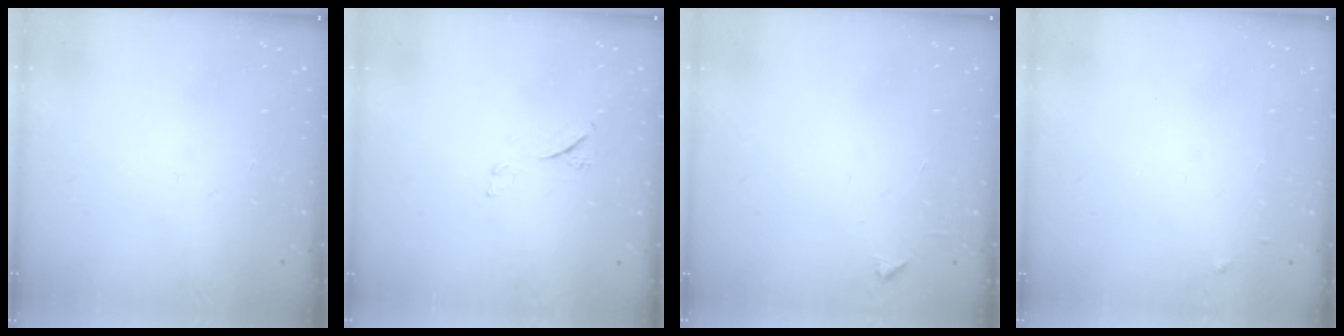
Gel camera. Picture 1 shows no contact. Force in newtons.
{"total": 5.6, "press": 5.6, "slide": 0.7}
{"total": 2.1, "press": 2.1, "slide": 0.3}
{"total": 3.5, "press": 3.5, "slide": 0.2}